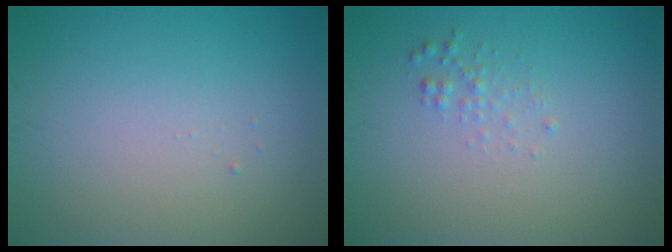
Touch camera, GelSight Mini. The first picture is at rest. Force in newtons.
{"total": 0.9, "press": 0.9, "slide": 0.1}